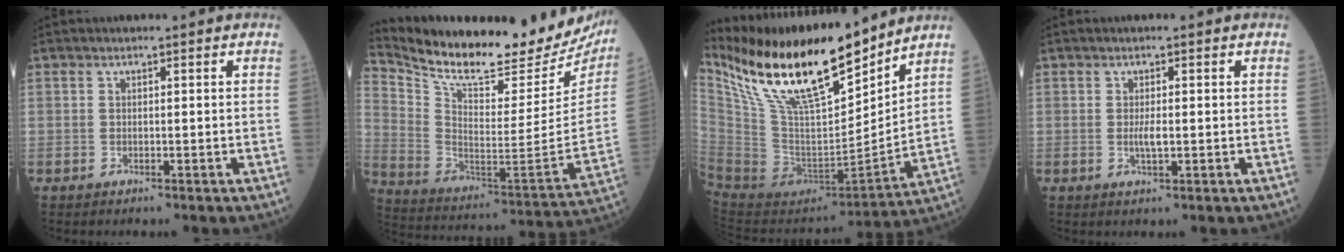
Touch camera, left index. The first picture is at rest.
{"total": 27.1, "force": [23.8, 5.6, 11.7], "torque": [-0.214, -0.070, 0.343]}
{"total": 23.5, "force": [17.5, 5.1, 14.8], "torque": [-0.278, 0.000, 0.324]}
{"total": 1.9, "force": [0.0, 0.3, 1.8], "torque": [-0.039, -0.002, 0.001]}